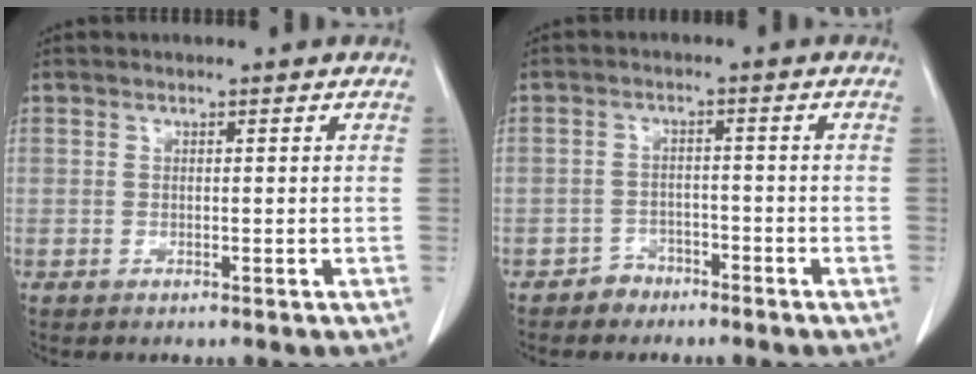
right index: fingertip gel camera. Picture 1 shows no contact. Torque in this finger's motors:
{"motor_torque": [0.10, -0.06, 0.11, 0.01]}